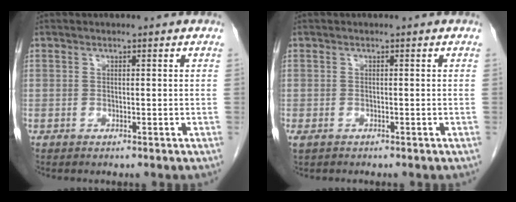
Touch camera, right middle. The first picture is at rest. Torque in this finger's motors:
{"motor_torque": [0.47, -0.27, 0.13, 0.03]}